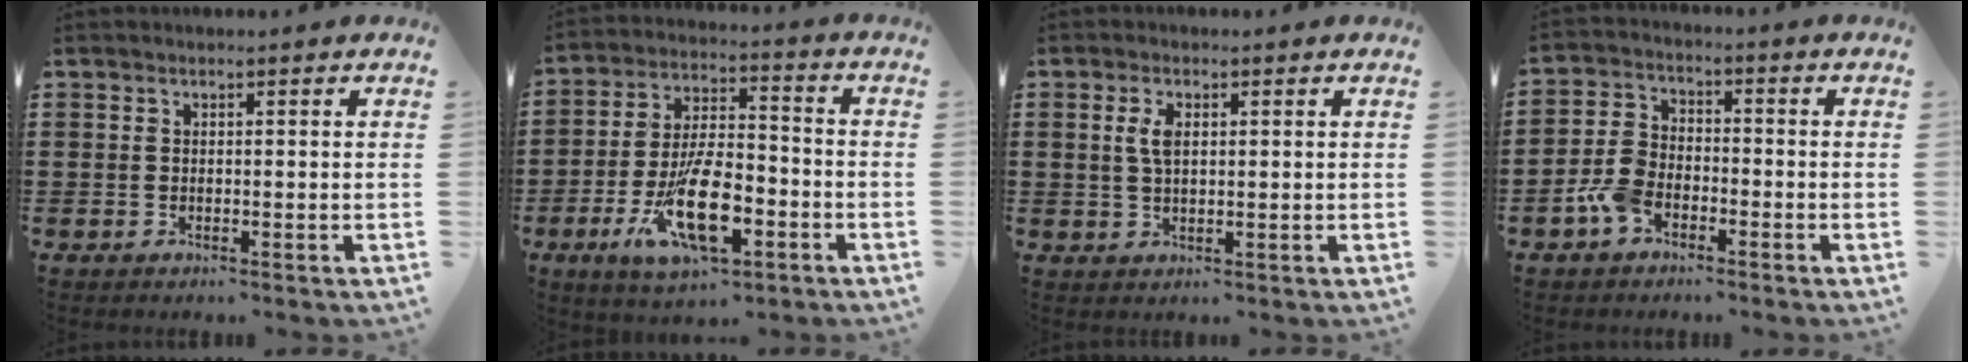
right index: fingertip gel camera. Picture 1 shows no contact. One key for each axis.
{"total": 13.4, "fx": -5.4, "fy": 5.7, "fz": 10.8, "tx": -0.211, "ty": 0.002, "tz": -0.096}
{"total": 3.3, "fx": 0.8, "fy": 1.5, "fz": 2.8, "tx": -0.061, "ty": 0.007, "tz": 0.012}
{"total": 5.4, "fx": -3.1, "fy": 3.0, "fz": 3.2, "tx": -0.090, "ty": 0.005, "tz": -0.067}